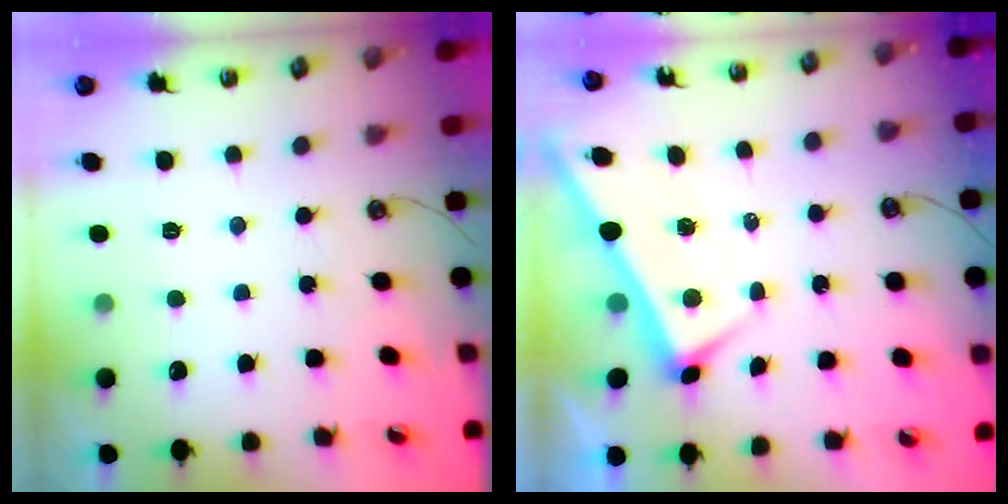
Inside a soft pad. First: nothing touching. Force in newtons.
{"total": 2.9, "press": 2.9, "slide": 0.6}